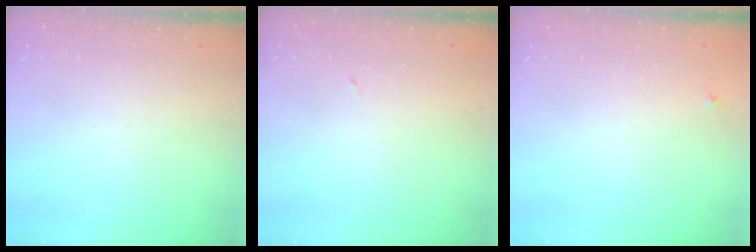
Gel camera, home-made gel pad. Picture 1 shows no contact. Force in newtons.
{"total": 3.1, "press": 2.9, "slide": 1.1}
{"total": 2.7, "press": 2.7, "slide": 0.3}